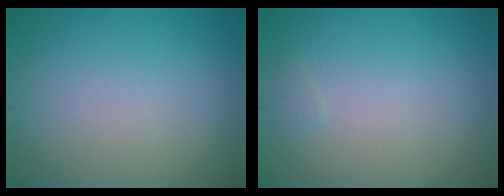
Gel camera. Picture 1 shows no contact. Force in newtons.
{"total": 0.5, "press": 0.5, "slide": 0.1}